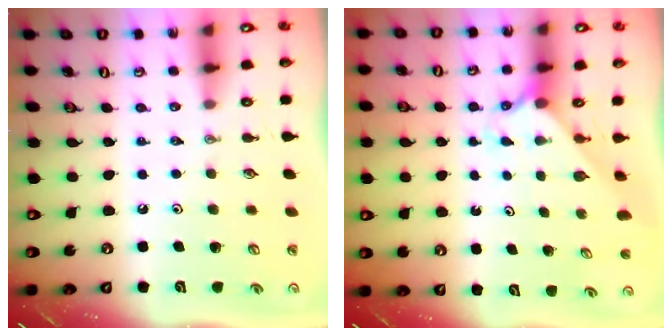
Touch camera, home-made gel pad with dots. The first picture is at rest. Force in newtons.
{"total": 3.0, "press": 3.0, "slide": 0.2}